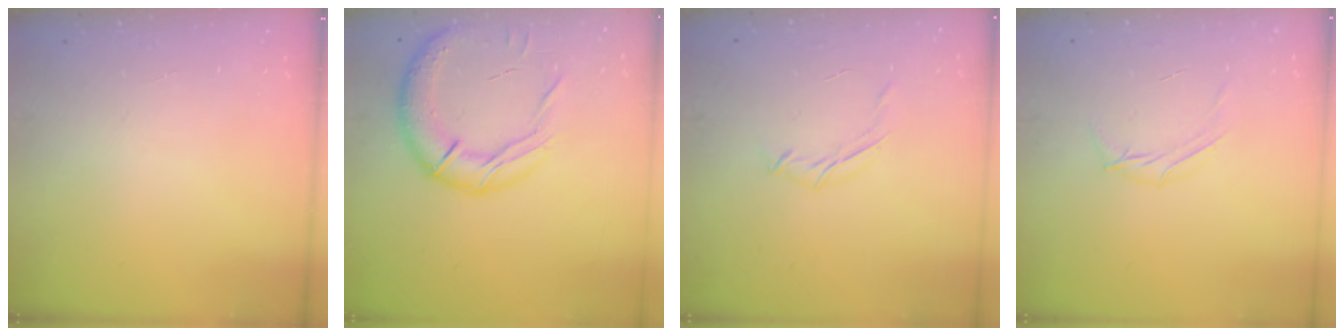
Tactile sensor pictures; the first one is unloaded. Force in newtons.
{"total": 17.8, "press": 17.6, "slide": 2.9}
{"total": 4.7, "press": 4.6, "slide": 0.9}
{"total": 5.2, "press": 5.1, "slide": 1.0}